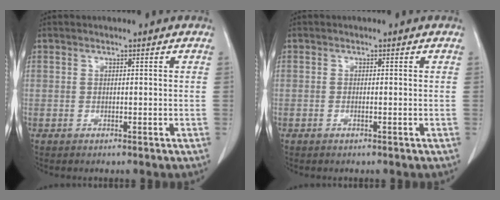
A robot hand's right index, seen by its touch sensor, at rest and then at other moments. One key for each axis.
{"total": 0.0}